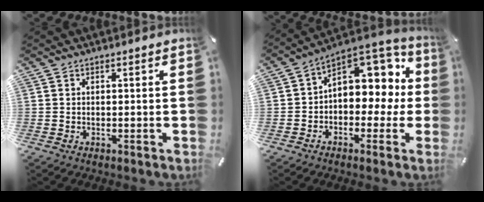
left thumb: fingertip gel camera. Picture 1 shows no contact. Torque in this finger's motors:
{"motor_torque": [0.76, 1.25, 0.80, -0.49, 0.37]}